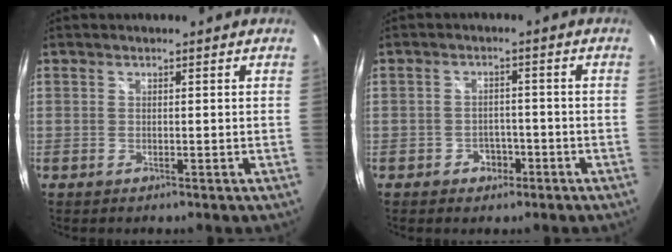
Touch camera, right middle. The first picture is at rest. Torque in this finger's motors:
{"motor_torque": [0.46, -0.38, 0.02, 0.00]}